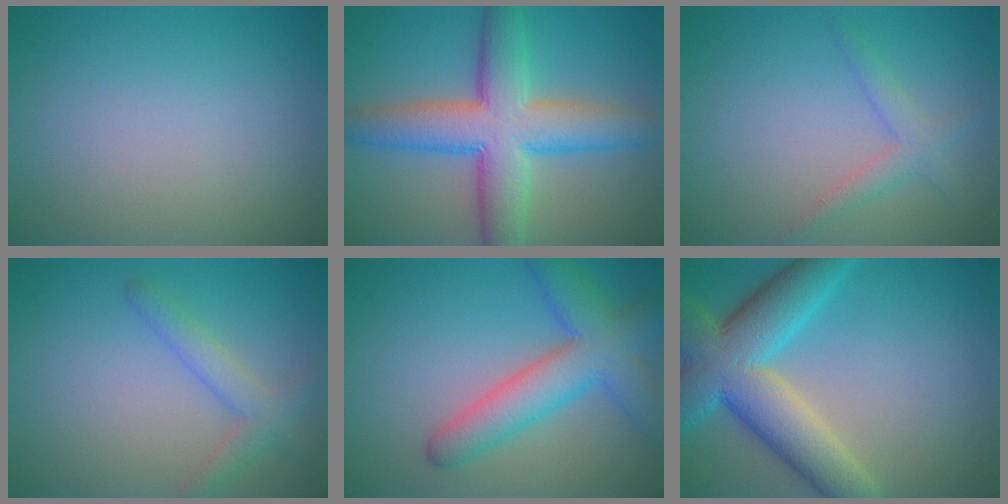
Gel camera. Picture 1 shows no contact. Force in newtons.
{"total": 9.2, "press": 9.2, "slide": 0.3}
{"total": 2.0, "press": 2.0, "slide": 0.2}
{"total": 2.7, "press": 2.7, "slide": 0.2}
{"total": 6.7, "press": 6.7, "slide": 0.2}
{"total": 9.6, "press": 9.6, "slide": 0.4}